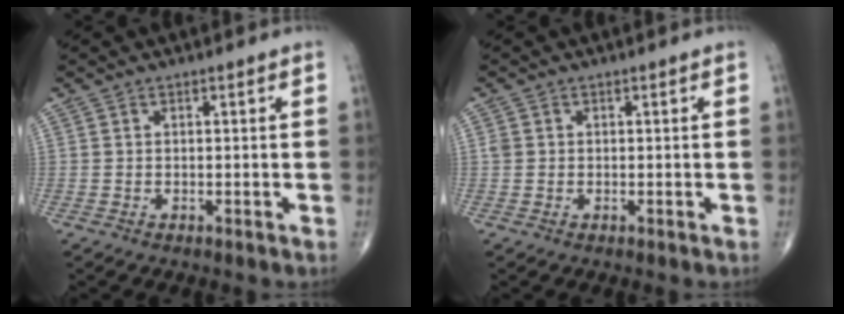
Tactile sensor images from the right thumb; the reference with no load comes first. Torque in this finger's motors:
{"motor_torque": [0.21, 0.55, 0.22, 0.10, -0.03]}